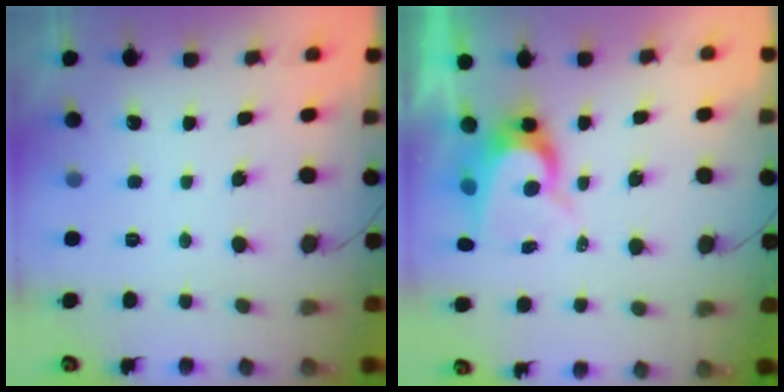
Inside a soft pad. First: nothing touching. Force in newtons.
{"total": 8.2, "press": 8.1, "slide": 0.6}